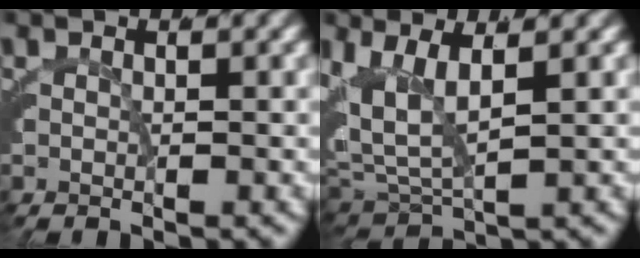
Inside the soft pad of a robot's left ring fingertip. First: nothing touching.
{"total": 6.5, "force": [1.3, 5.0, 4.0], "torque": [-0.119, -0.014, 0.030]}